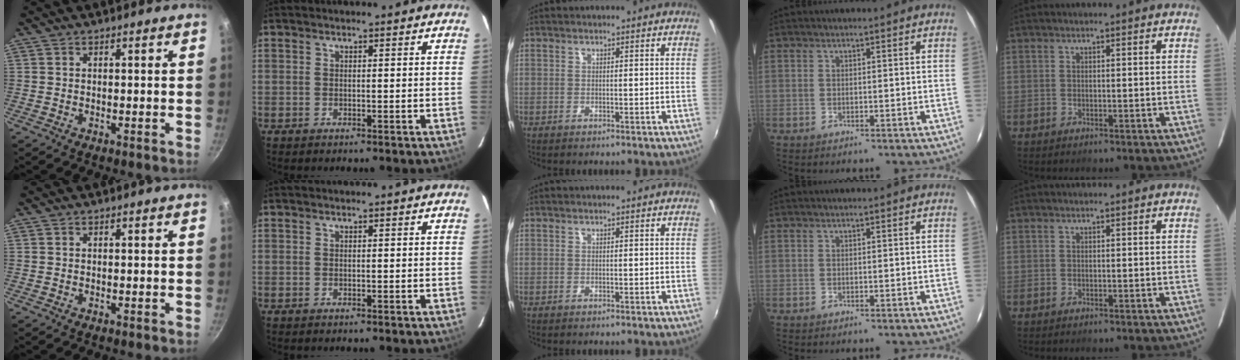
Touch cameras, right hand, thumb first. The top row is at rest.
{}